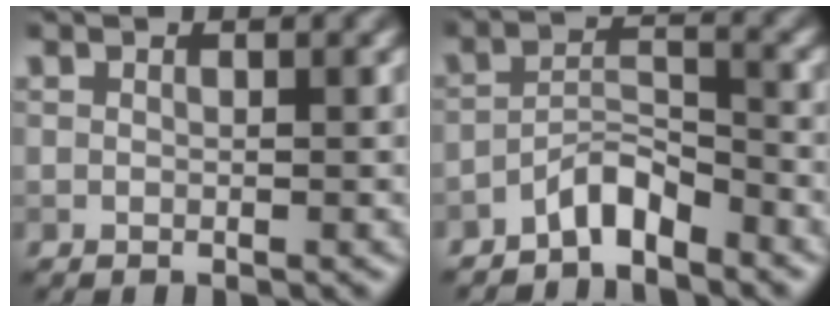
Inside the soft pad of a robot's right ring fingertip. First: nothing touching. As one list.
[{"total": 3.2, "force": [-2.7, 0.8, 1.5], "torque": [-0.024, 0.016, -0.053]}]